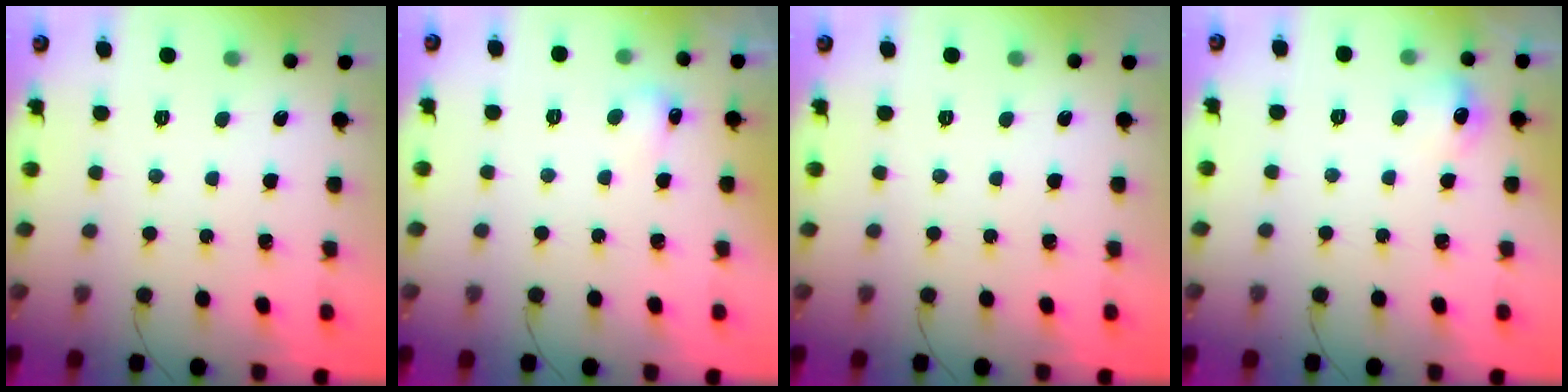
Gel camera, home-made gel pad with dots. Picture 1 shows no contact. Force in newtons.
{"total": 4.7, "press": 3.8, "slide": 2.7}
{"total": 0.0}
{"total": 6.5, "press": 6.4, "slide": 1.2}